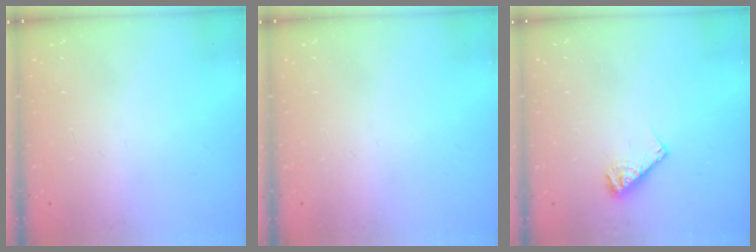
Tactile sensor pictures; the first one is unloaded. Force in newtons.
{"total": 0.0}
{"total": 7.2, "press": 7.2, "slide": 0.6}